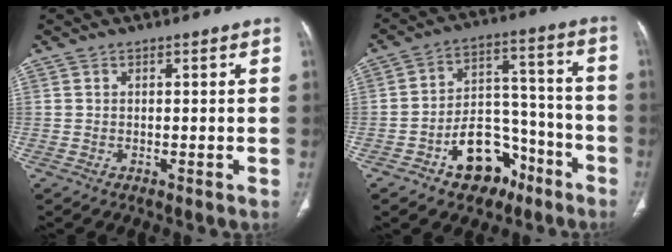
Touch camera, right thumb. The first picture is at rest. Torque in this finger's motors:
{"motor_torque": [4.06, 0.95, 0.99, -0.94, 0.03]}